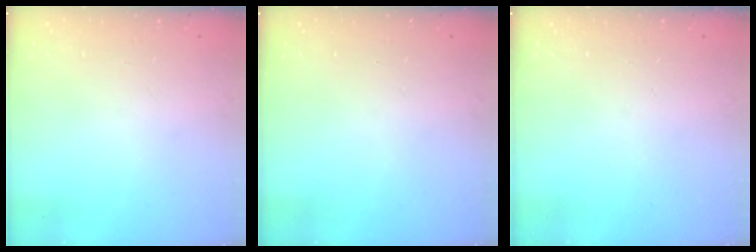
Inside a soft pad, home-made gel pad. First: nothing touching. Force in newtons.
{"total": 0.0}
{"total": 0.0}